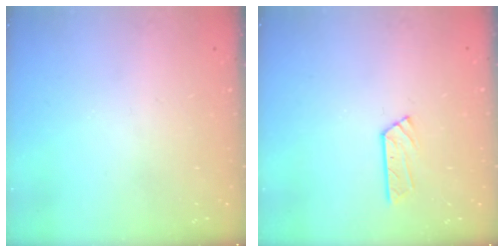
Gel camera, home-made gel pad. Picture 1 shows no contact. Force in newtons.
{"total": 3.4, "press": 3.4, "slide": 0.3}